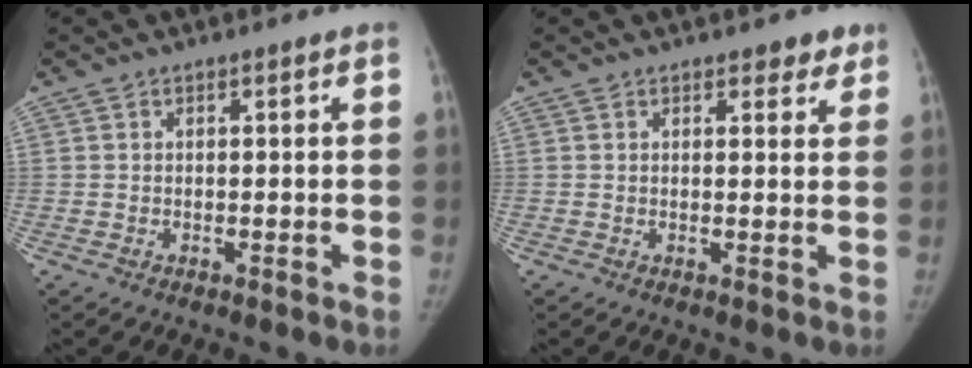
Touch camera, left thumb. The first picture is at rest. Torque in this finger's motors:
{"motor_torque": [-0.02, -0.05, 0.18, 0.08, -0.01]}